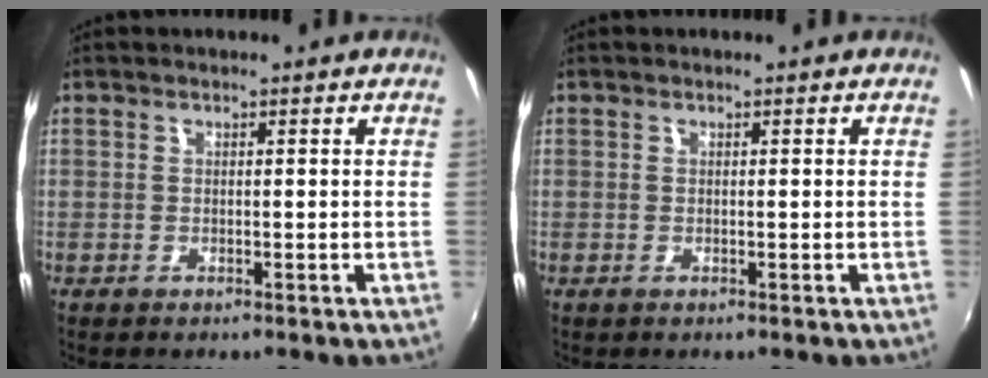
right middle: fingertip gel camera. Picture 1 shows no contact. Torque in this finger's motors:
{"motor_torque": [0.00, 0.00, -0.02, 0.00]}